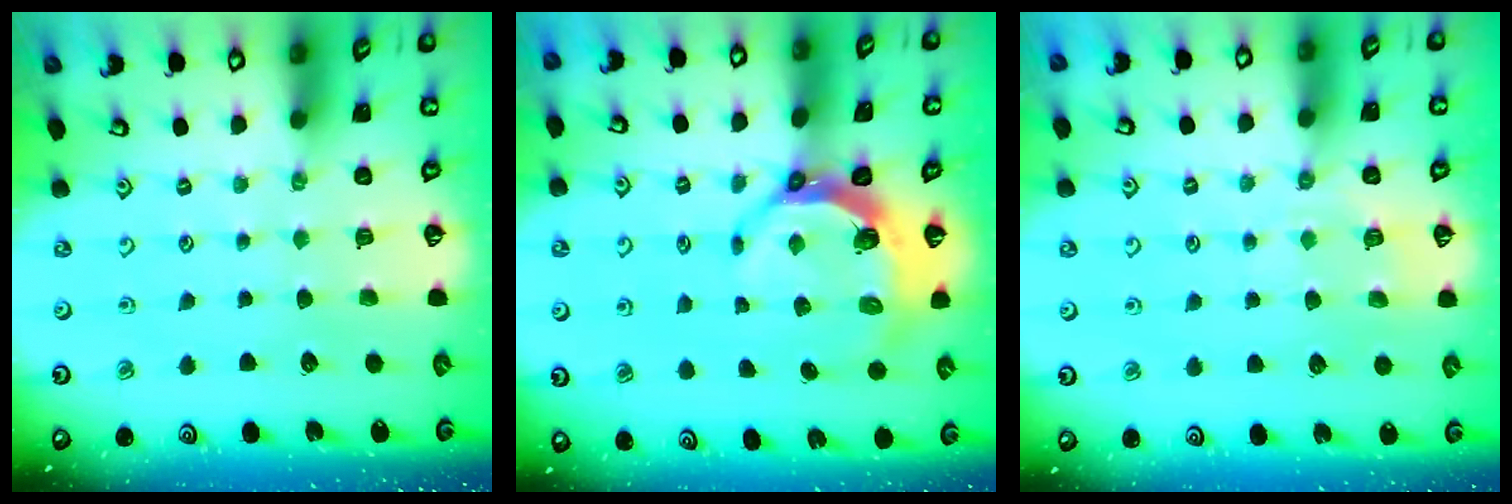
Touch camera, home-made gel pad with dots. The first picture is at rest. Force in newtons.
{"total": 6.5, "press": 5.3, "slide": 3.8}
{"total": 4.5, "press": 4.4, "slide": 1.1}